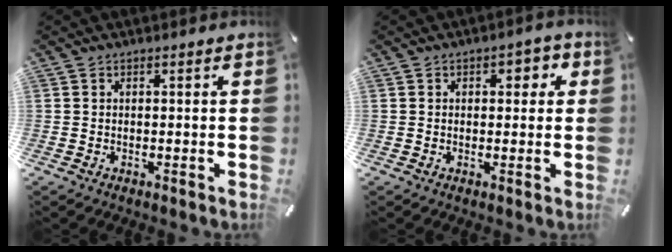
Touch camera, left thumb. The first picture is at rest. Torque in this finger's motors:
{"motor_torque": [0.76, 0.67, 0.21, -0.28, 0.02]}